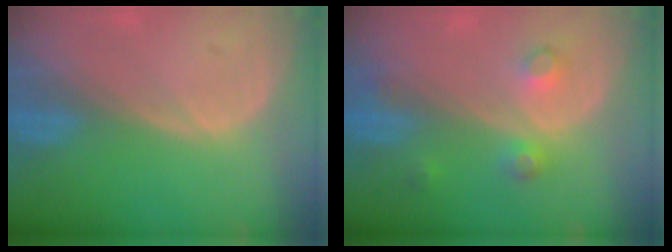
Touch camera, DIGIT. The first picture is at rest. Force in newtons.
{"total": 3.6, "press": 3.3, "slide": 1.5}